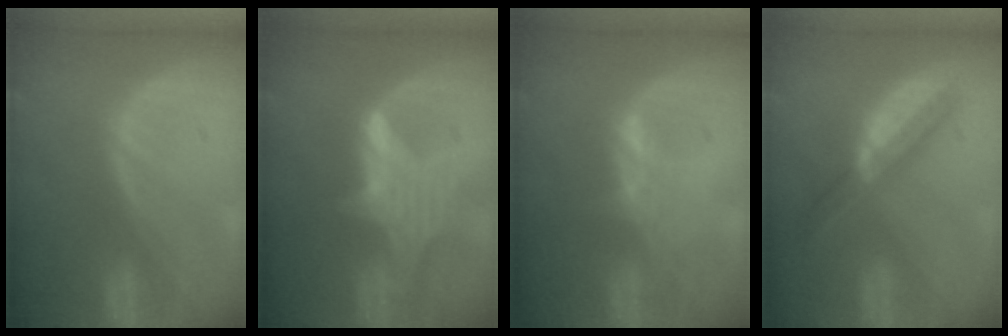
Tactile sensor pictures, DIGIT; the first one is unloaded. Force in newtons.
{"total": 6.6, "press": 6.6, "slide": 0.2}
{"total": 1.7, "press": 1.7, "slide": 0.6}
{"total": 5.7, "press": 5.3, "slide": 2.0}